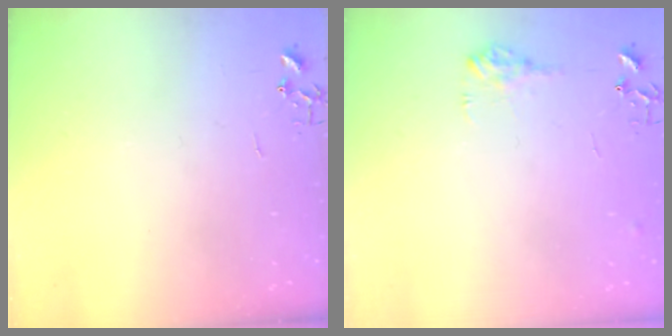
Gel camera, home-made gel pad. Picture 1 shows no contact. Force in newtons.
{"total": 8.1, "press": 8.1, "slide": 0.3}